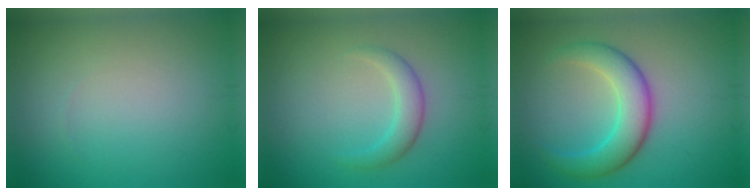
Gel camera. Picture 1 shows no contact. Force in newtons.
{"total": 2.4, "press": 2.4, "slide": 0.1}
{"total": 5.1, "press": 5.1, "slide": 0.1}